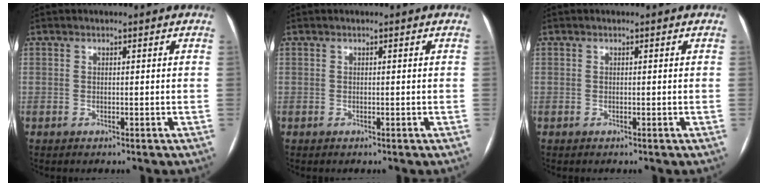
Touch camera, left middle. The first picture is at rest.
{"total": 0.0}
{"total": 0.0}